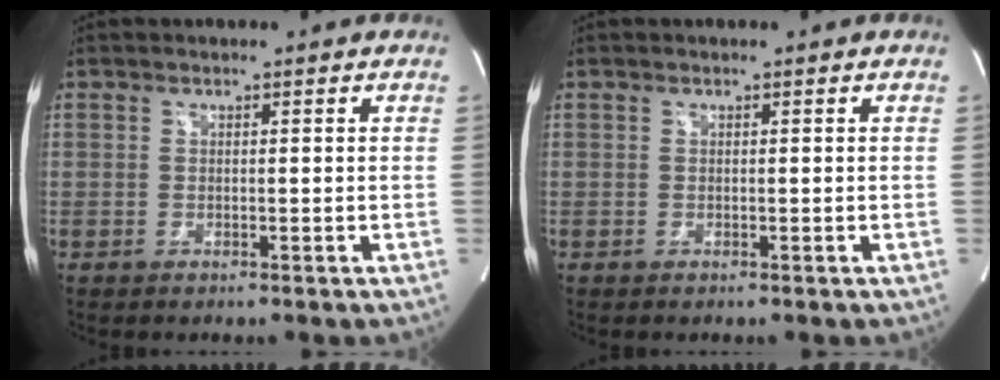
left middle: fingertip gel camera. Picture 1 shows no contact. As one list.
[{"total": 0.0}]